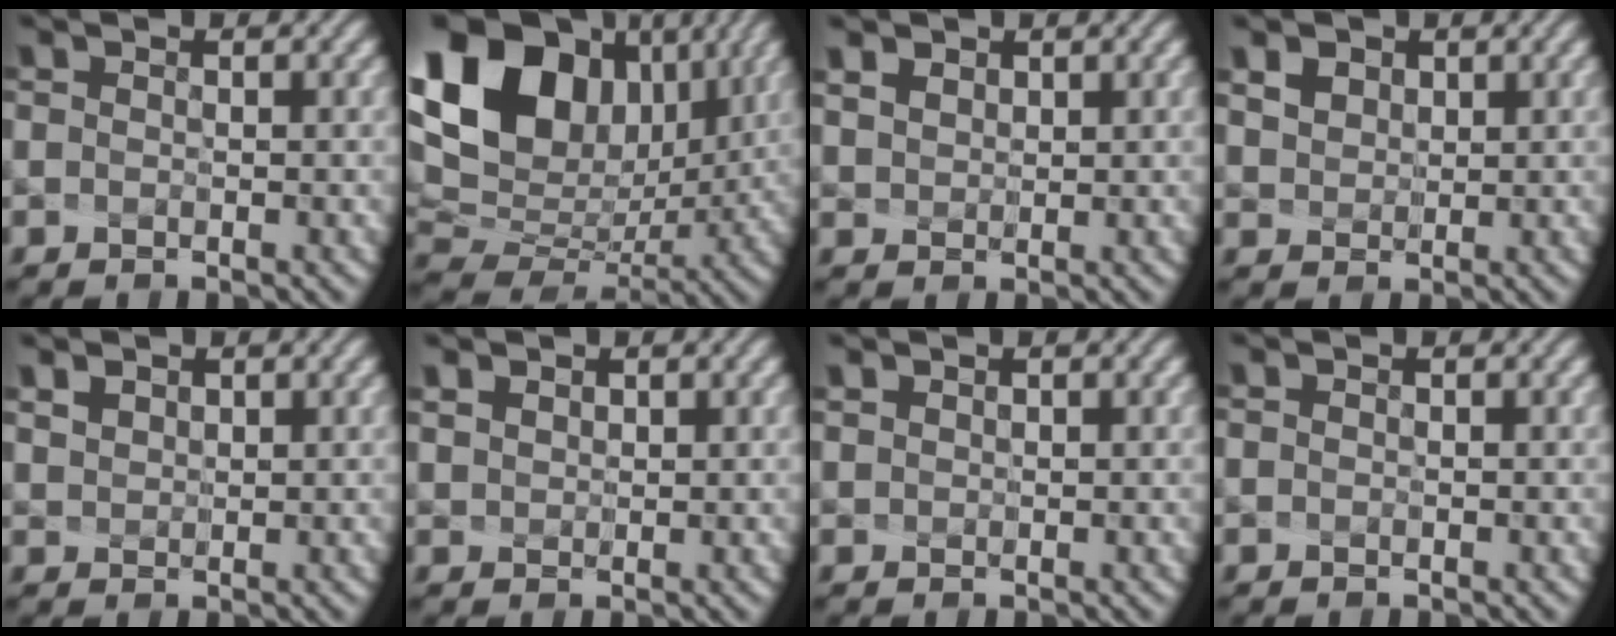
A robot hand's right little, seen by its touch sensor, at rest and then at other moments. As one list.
[{"total": 17.6, "force": [7.0, 12.2, 10.7], "torque": [-0.215, 0.049, 0.138]}, {"total": 2.6, "force": [2.1, 1.4, 0.9], "torque": [-0.033, 0.007, 0.042]}, {"total": 4.4, "force": [2.9, 2.8, 1.8], "torque": [-0.049, 0.010, 0.048]}, {"total": 2.6, "force": [2.0, 1.5, 0.9], "torque": [-0.033, 0.008, 0.038]}, {"total": 1.9, "force": [1.6, 0.9, 0.5], "torque": [-0.022, 0.010, 0.030]}, {"total": 1.2, "force": [1.0, 0.6, 0.2], "torque": [0.003, 0.014, 0.009]}, {"total": 0.0}]